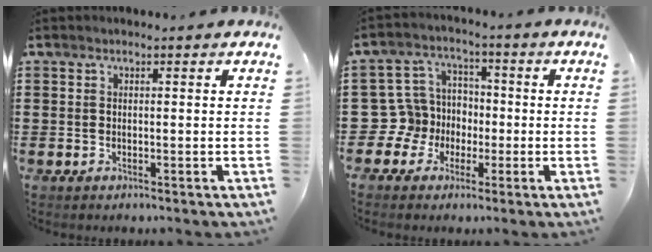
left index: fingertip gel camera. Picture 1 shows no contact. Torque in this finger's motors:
{"motor_torque": [-0.12, 0.22, -0.01, -0.04]}